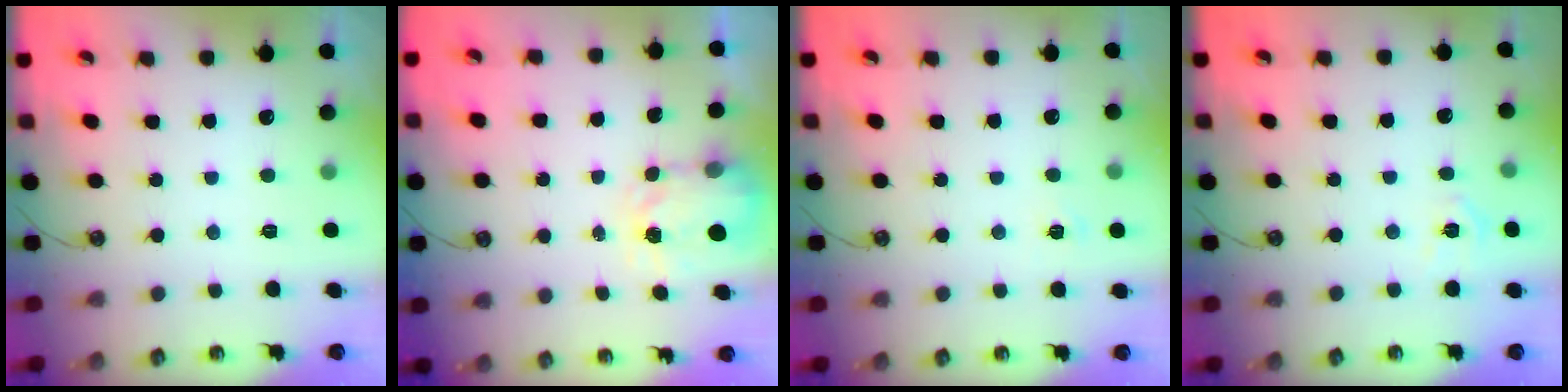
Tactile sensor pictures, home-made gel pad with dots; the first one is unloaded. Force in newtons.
{"total": 3.9, "press": 3.8, "slide": 0.6}
{"total": 3.3, "press": 3.3, "slide": 0.4}
{"total": 5.3, "press": 5.2, "slide": 0.5}